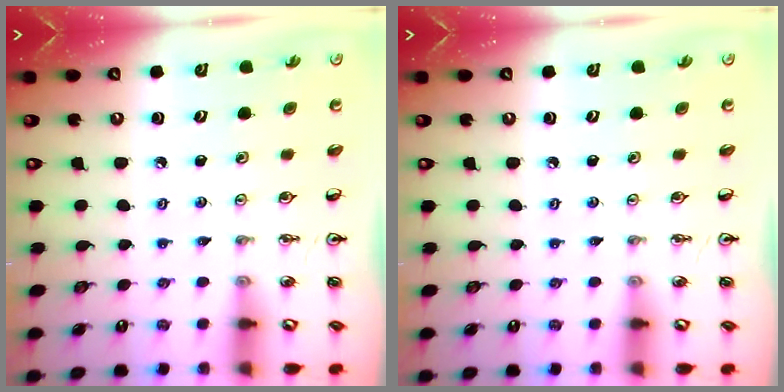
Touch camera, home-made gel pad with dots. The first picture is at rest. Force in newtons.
{"total": 0.0}